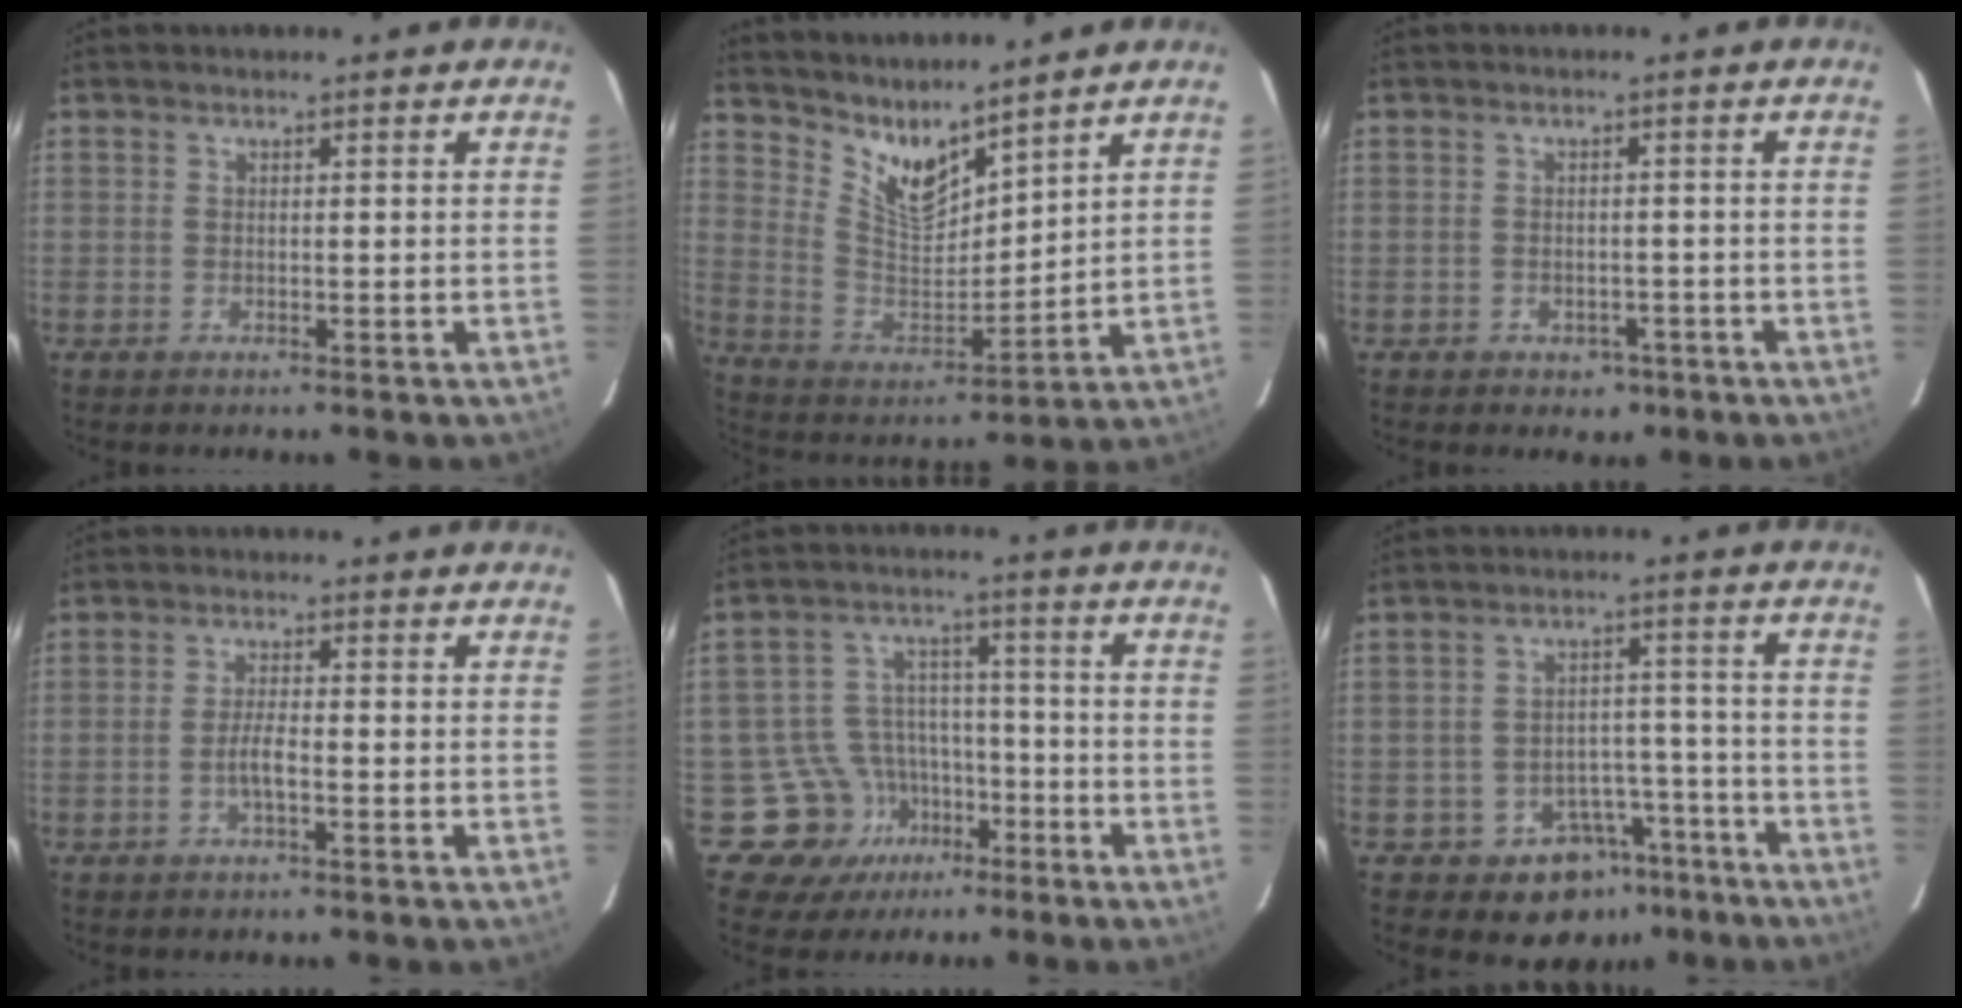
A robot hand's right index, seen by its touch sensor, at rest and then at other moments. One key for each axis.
{"total": 10.1, "fx": 8.6, "fy": 2.3, "fz": 4.8, "tx": -0.098, "ty": -0.019, "tz": 0.173}
{"total": 3.7, "fx": -2.0, "fy": 3.0, "fz": 0.9, "tx": -0.022, "ty": 0.011, "tz": -0.016}
{"total": 2.9, "fx": -1.2, "fy": 0.5, "fz": 2.5, "tx": -0.051, "ty": 0.001, "tz": -0.023}
{"total": 10.2, "fx": -6.2, "fy": 8.0, "fz": 0.6, "tx": -0.025, "ty": 0.045, "tz": -0.092}
{"total": 10.4, "fx": -6.8, "fy": 7.4, "fz": 2.6, "tx": -0.041, "ty": 0.043, "tz": -0.072}